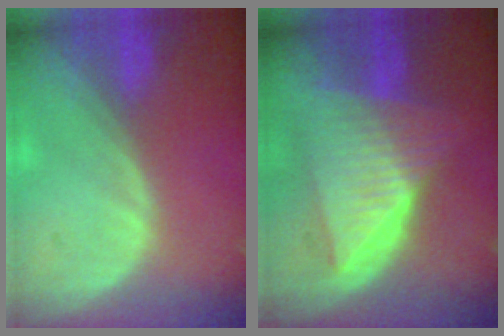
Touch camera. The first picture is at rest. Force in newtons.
{"total": 10.0, "press": 9.9, "slide": 0.7}